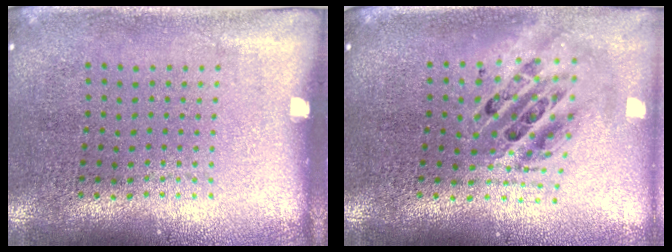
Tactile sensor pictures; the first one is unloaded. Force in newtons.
{"total": 2.1, "press": 1.6, "slide": 1.4}